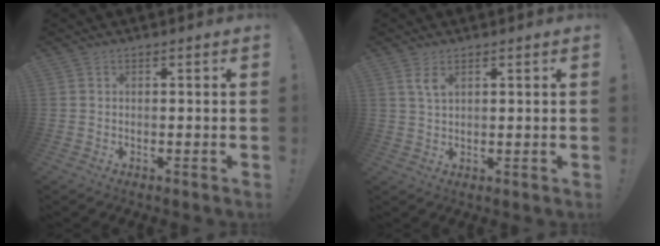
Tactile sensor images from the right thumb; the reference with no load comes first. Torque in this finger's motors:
{"motor_torque": [0.12, 0.46, 0.00, 0.04, -0.02]}